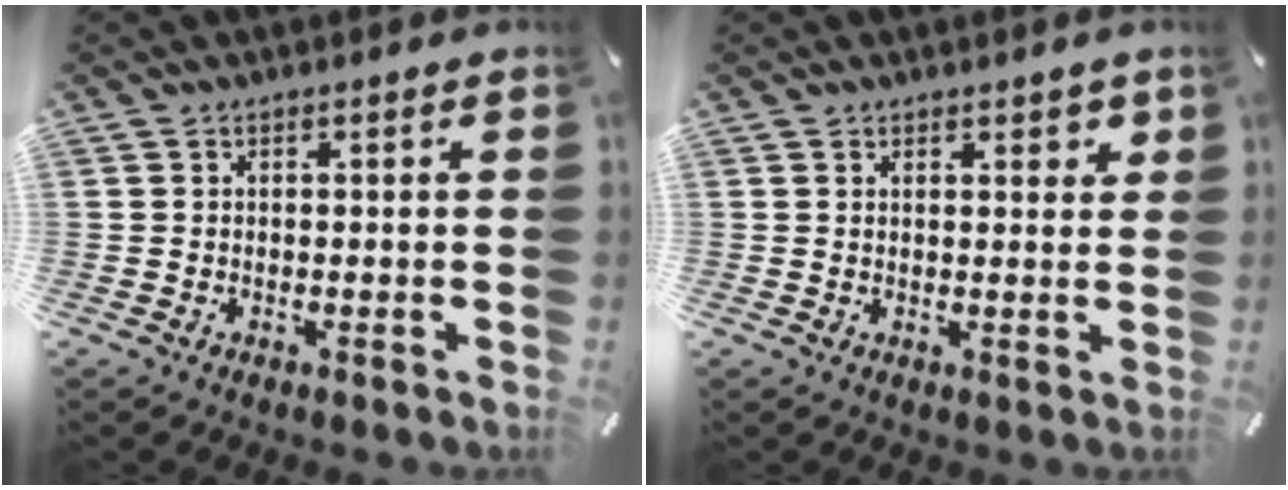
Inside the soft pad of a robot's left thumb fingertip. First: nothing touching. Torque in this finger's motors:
{"motor_torque": [0.15, -0.25, -0.20, -0.19, 0.00]}